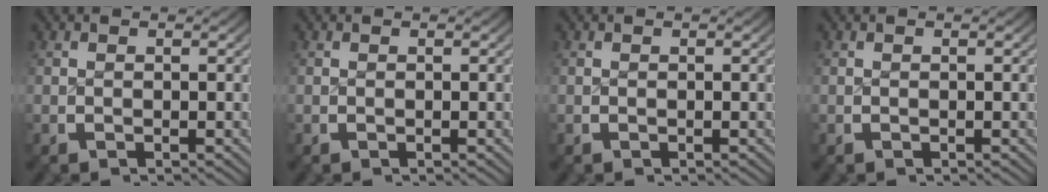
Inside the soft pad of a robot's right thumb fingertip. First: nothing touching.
{"total": 0.0}
{"total": 0.0}
{"total": 0.0}